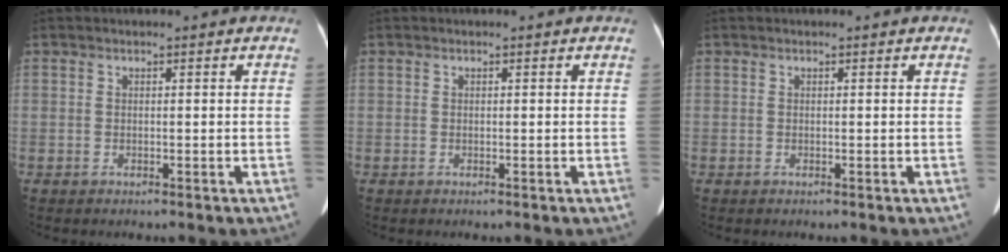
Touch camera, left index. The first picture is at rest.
{"total": 0.0}
{"total": 0.0}